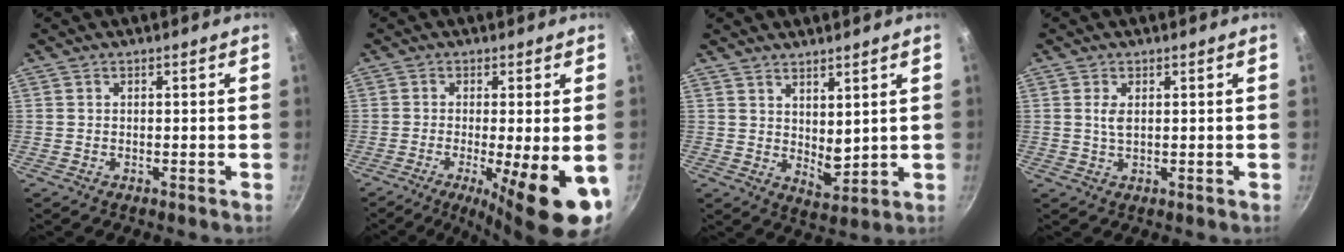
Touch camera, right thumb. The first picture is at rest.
{"total": 13.3, "force": [-4.3, 2.6, 12.3], "torque": [-0.181, -0.013, -0.057]}
{"total": 5.5, "force": [3.1, 2.2, 4.0], "torque": [-0.055, -0.031, 0.055]}
{"total": 2.2, "force": [0.6, 1.0, 1.8], "torque": [-0.035, -0.004, 0.012]}